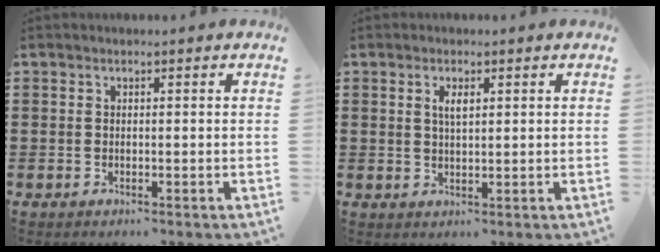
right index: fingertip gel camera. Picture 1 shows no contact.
{"total": 2.1, "force": [0.7, 0.6, 1.9], "torque": [-0.040, 0.001, 0.011]}